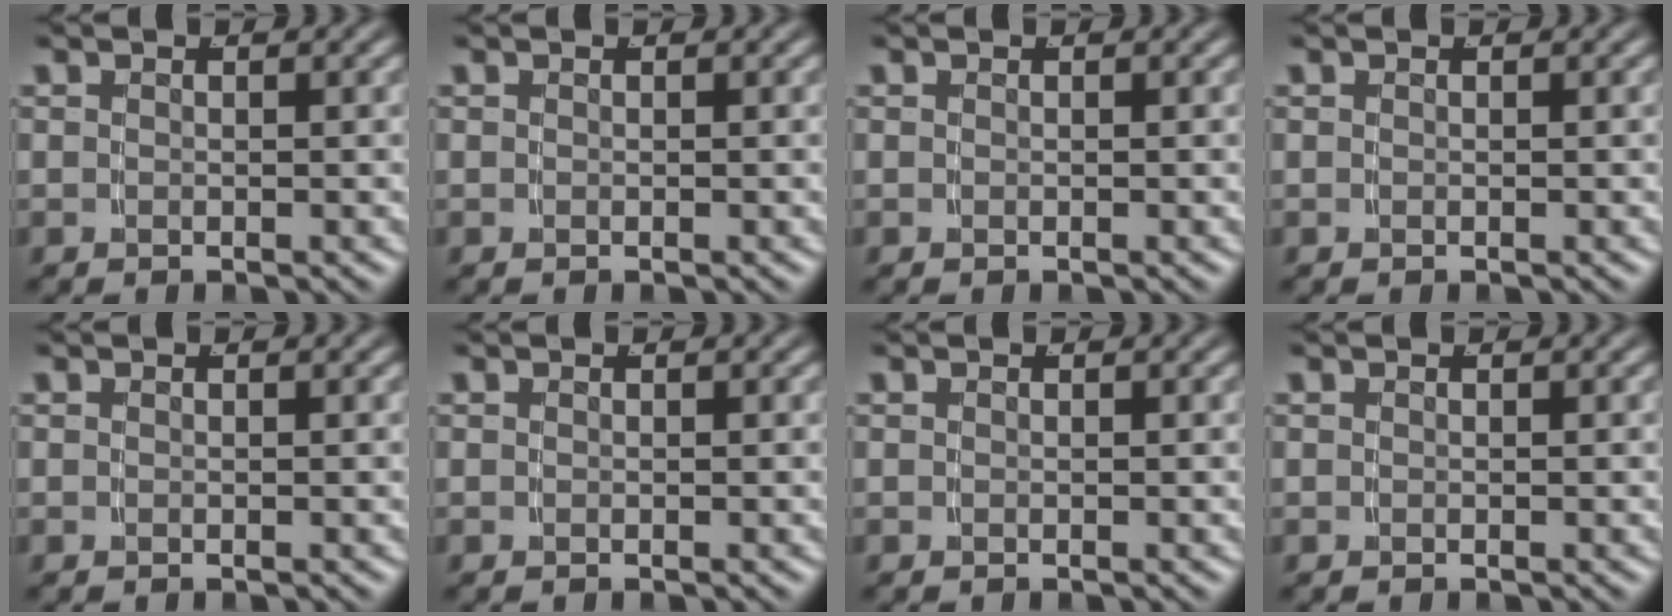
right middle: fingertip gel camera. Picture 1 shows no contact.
{"total": 0.0}
{"total": 0.0}
{"total": 0.0}
{"total": 0.0}
{"total": 0.0}
{"total": 0.0}
{"total": 0.0}